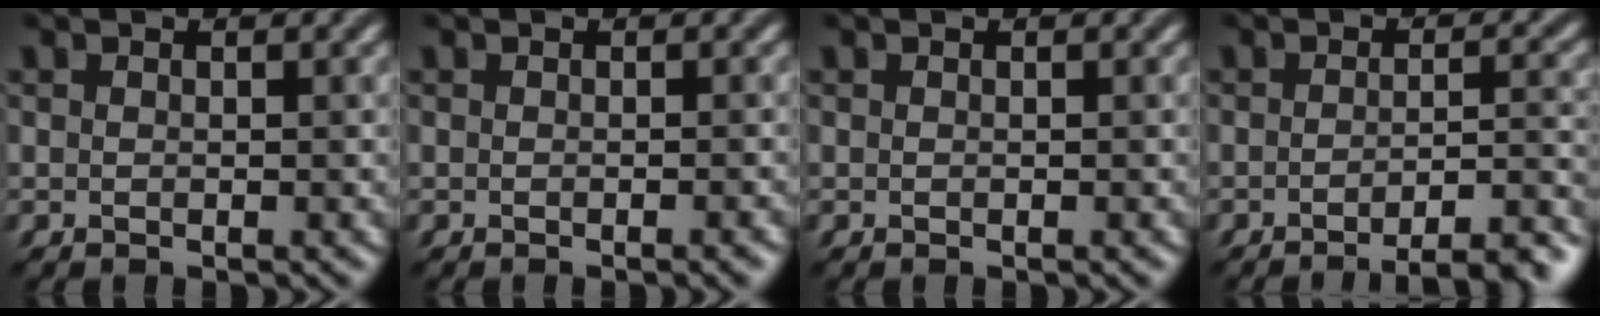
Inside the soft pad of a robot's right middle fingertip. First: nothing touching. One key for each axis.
{"total": 1.0, "fx": -0.4, "fy": 0.2, "fz": 0.8, "tx": -0.007, "ty": 0.000, "tz": -0.008}
{"total": 0.0}
{"total": 6.6, "fx": -4.9, "fy": 1.5, "fz": 4.2, "tx": -0.044, "ty": 0.010, "tz": -0.062}